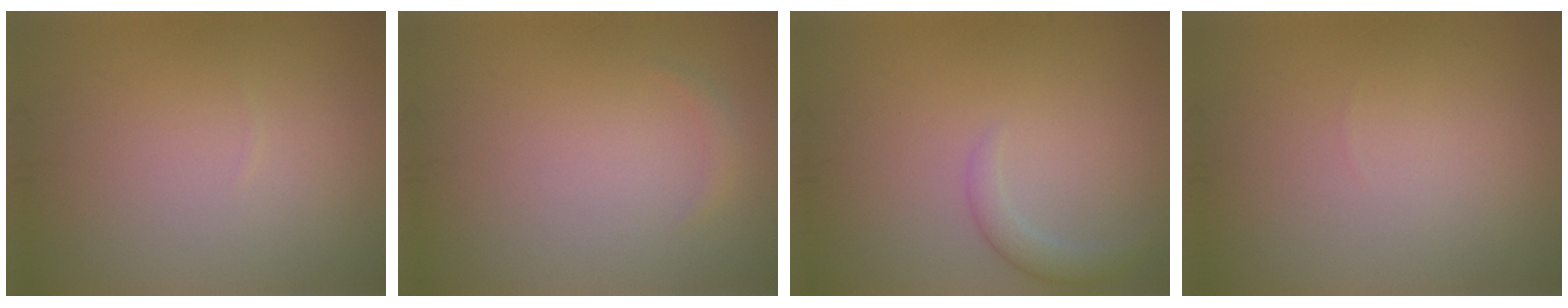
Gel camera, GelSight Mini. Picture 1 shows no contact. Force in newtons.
{"total": 0.7, "press": 0.7, "slide": 0.1}
{"total": 1.8, "press": 1.8, "slide": 0.1}
{"total": 0.0}